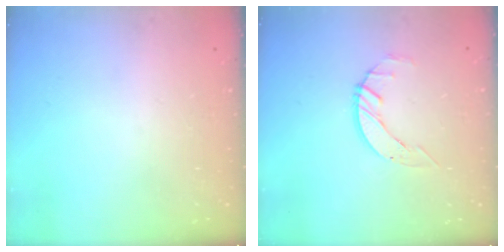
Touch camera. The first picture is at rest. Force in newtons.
{"total": 2.7, "press": 2.7, "slide": 0.3}